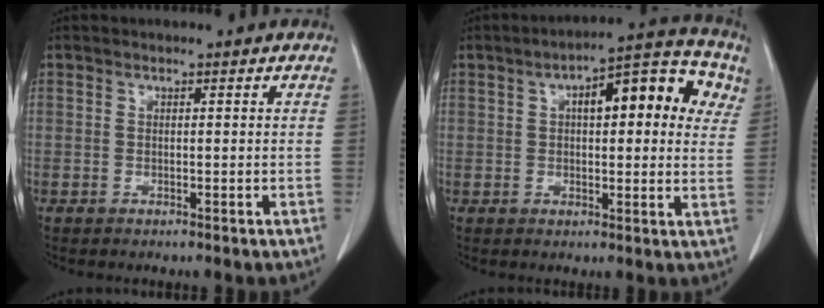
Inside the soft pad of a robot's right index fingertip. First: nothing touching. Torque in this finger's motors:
{"motor_torque": [0.78, 0.61, 0.24, 0.12]}